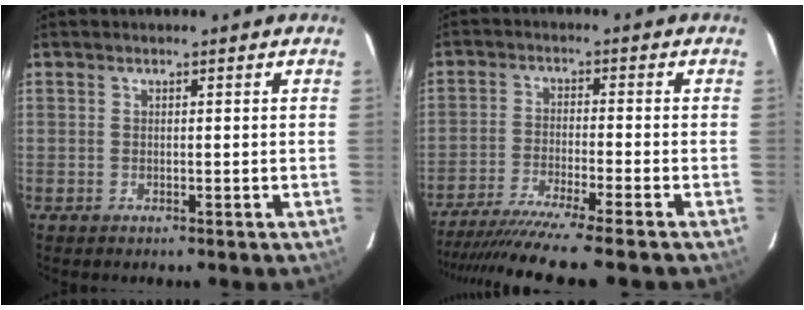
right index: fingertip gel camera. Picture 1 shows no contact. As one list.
[{"total": 13.7, "force": [-11.7, -1.9, 6.9], "torque": [-0.092, -0.038, -0.183]}]